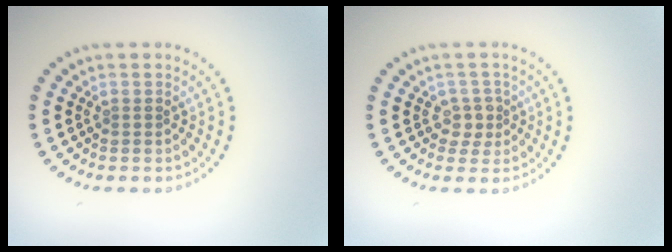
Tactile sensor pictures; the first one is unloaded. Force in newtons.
{"total": 1.7, "press": 1.5, "slide": 0.9}